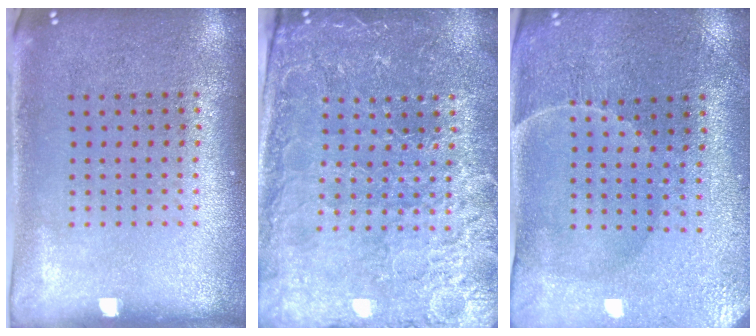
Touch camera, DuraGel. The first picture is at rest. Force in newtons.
{"total": 3.7, "press": 3.6, "slide": 1.0}
{"total": 0.9, "press": 0.8, "slide": 0.3}